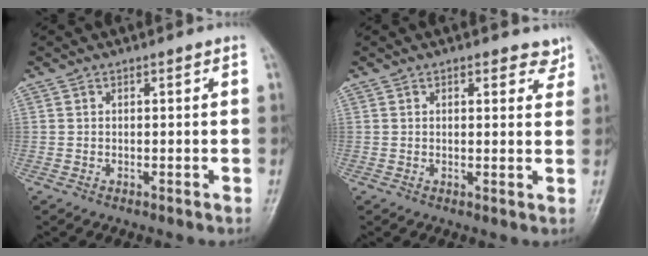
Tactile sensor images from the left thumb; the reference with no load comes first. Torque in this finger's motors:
{"motor_torque": [-0.35, -0.13, -0.26, 0.13, 0.07]}